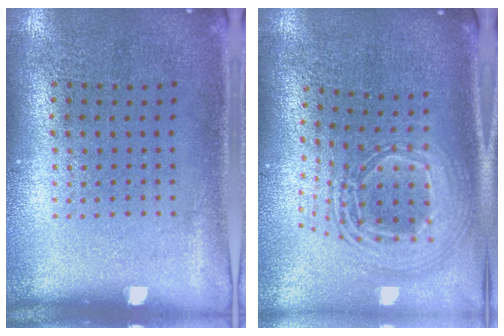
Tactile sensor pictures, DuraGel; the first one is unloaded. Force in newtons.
{"total": 2.6, "press": 1.9, "slide": 1.8}